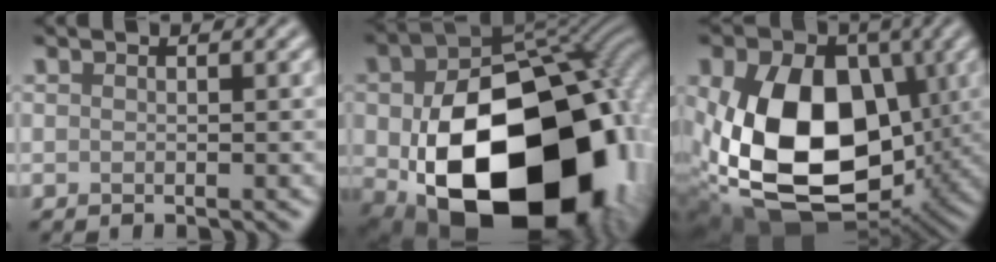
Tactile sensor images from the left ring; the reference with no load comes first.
{"total": 22.7, "force": [-4.6, 16.2, 15.1], "torque": [-0.302, -0.092, -0.011]}
{"total": 15.5, "force": [0.0, 10.5, 11.4], "torque": [-0.213, -0.021, -0.004]}